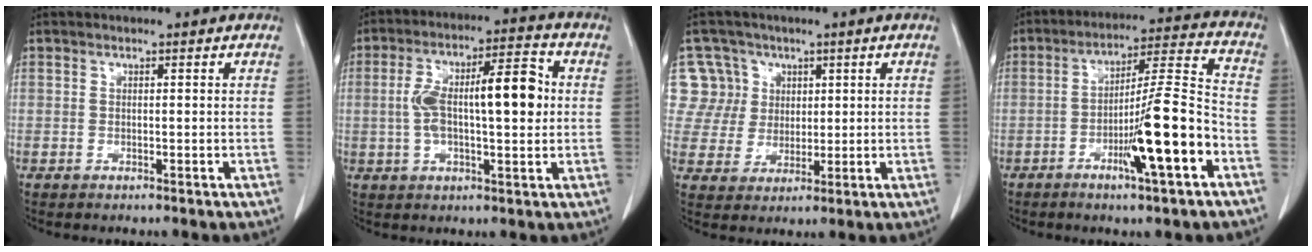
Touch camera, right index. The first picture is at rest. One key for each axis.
{"total": 12.9, "fx": 0.8, "fy": 3.6, "fz": 12.4, "tx": -0.216, "ty": 0.032, "tz": 0.014}
{"total": 7.3, "fx": 2.7, "fy": 6.8, "fz": -0.1, "tx": 0.011, "ty": 0.016, "tz": 0.059}
{"total": 13.2, "fx": -5.1, "fy": 0.2, "fz": 12.2, "tx": -0.199, "ty": 0.001, "tz": -0.083}